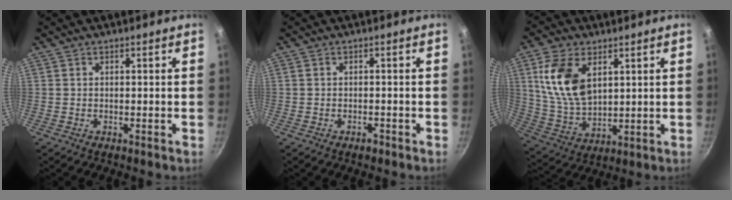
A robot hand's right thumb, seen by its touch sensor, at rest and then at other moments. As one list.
[{"total": 1.2, "force": [-0.9, 0.6, 0.6], "torque": [-0.010, 0.011, -0.011]}, {"total": 13.7, "force": [4.7, 8.1, 9.9], "torque": [-0.180, -0.024, 0.101]}]